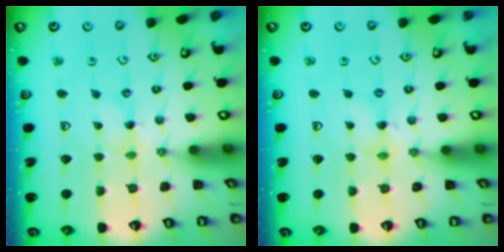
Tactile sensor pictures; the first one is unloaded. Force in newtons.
{"total": 1.7, "press": 1.7, "slide": 0.2}